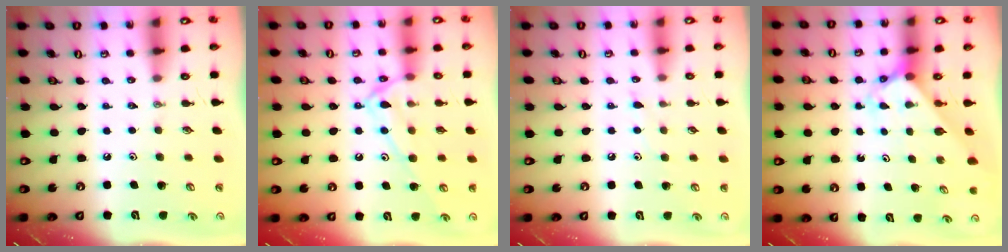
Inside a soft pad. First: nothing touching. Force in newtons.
{"total": 13.9, "press": 13.9, "slide": 0.9}
{"total": 5.1, "press": 5.0, "slide": 0.6}
{"total": 2.6, "press": 2.6, "slide": 0.2}